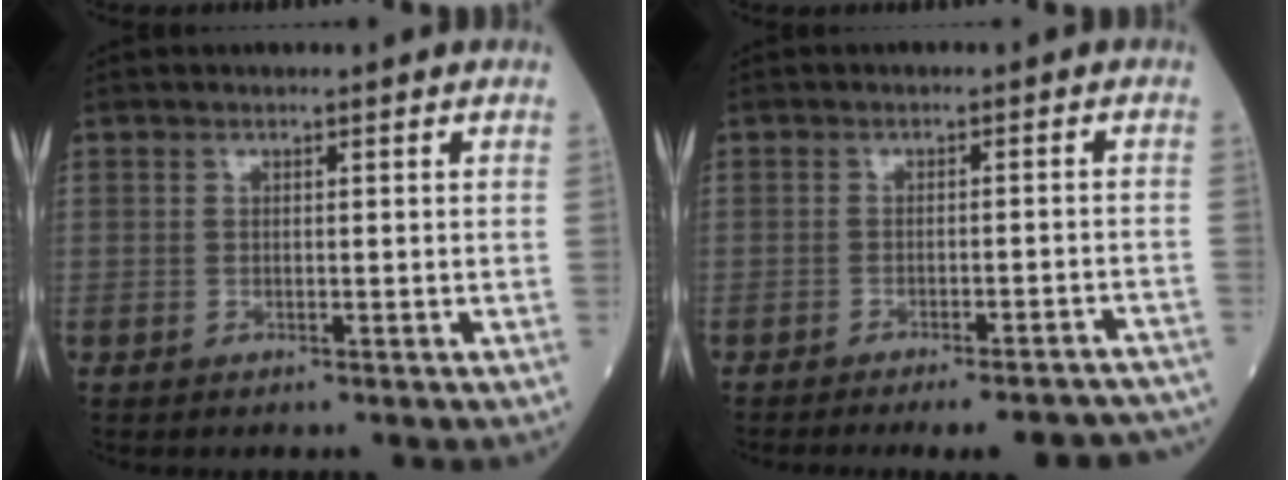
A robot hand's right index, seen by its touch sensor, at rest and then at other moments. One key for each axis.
{"total": 12.5, "fx": -11.7, "fy": 1.1, "fz": 4.2, "tx": -0.029, "ty": 0.007, "tz": -0.128}